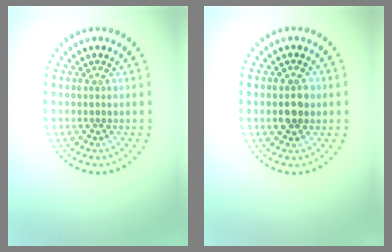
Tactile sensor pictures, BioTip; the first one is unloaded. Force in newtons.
{"total": 2.6, "press": 2.6, "slide": 0.1}